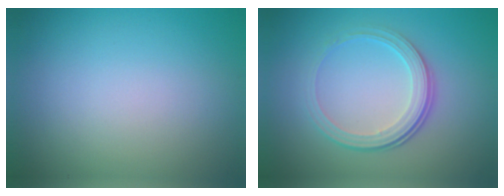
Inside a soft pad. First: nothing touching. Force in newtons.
{"total": 4.3, "press": 2.9, "slide": 3.2}